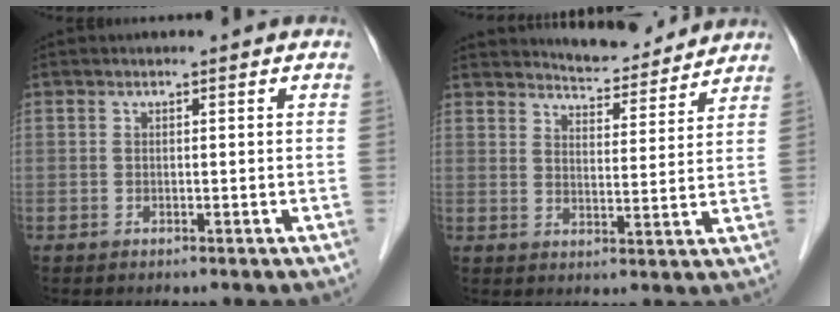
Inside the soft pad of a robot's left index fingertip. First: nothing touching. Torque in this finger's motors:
{"motor_torque": [-0.04, -0.42, 0.43, 0.03]}